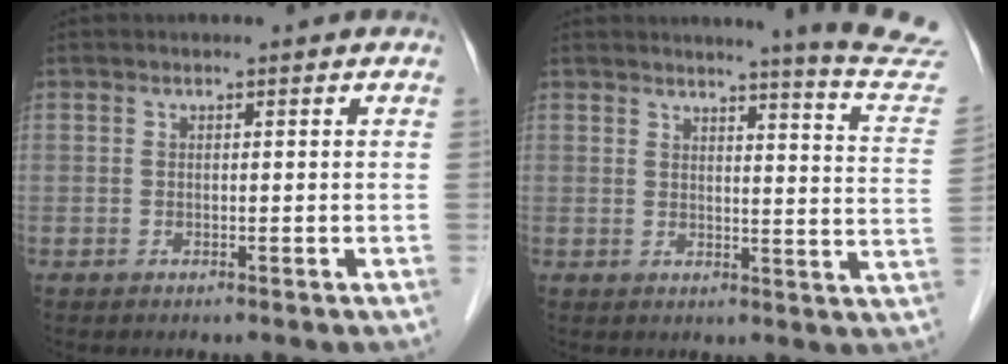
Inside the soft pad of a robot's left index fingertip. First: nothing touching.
{"total": 12.5, "force": [12.1, -2.0, 2.5], "torque": [-0.026, -0.107, 0.117]}